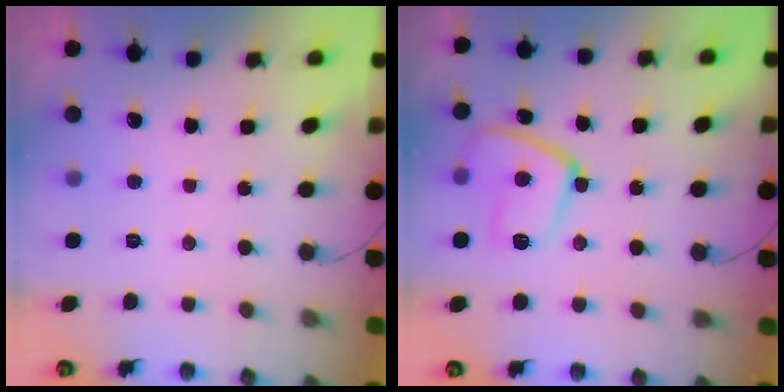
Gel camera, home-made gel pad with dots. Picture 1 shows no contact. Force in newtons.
{"total": 12.2, "press": 12.2, "slide": 0.4}